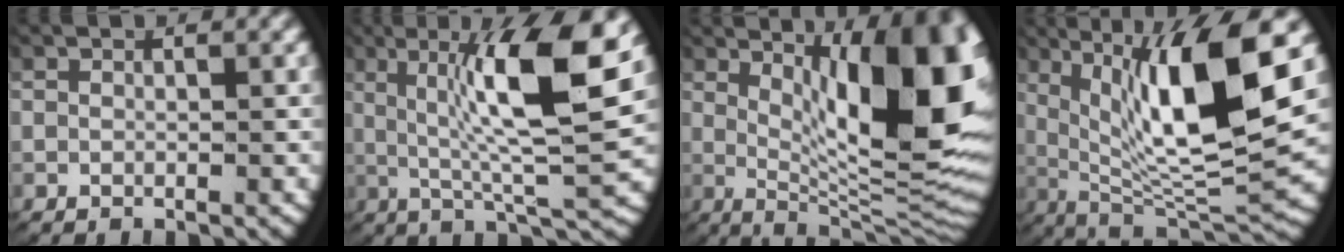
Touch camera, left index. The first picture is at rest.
{"total": 10.9, "force": [2.5, 2.6, 10.3], "torque": [-0.166, 0.007, 0.039]}
{"total": 16.0, "force": [2.1, 6.9, 14.3], "torque": [-0.184, -0.026, 0.046]}
{"total": 14.2, "force": [2.1, 6.4, 12.6], "torque": [-0.208, -0.019, 0.048]}